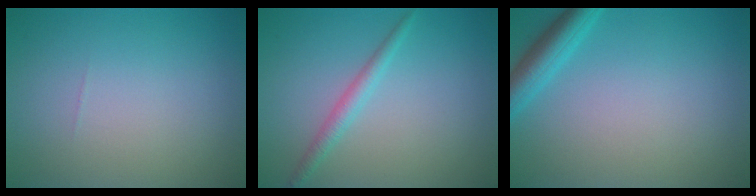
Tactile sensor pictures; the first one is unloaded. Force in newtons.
{"total": 1.7, "press": 1.7, "slide": 0.0}
{"total": 3.2, "press": 3.2, "slide": 0.3}